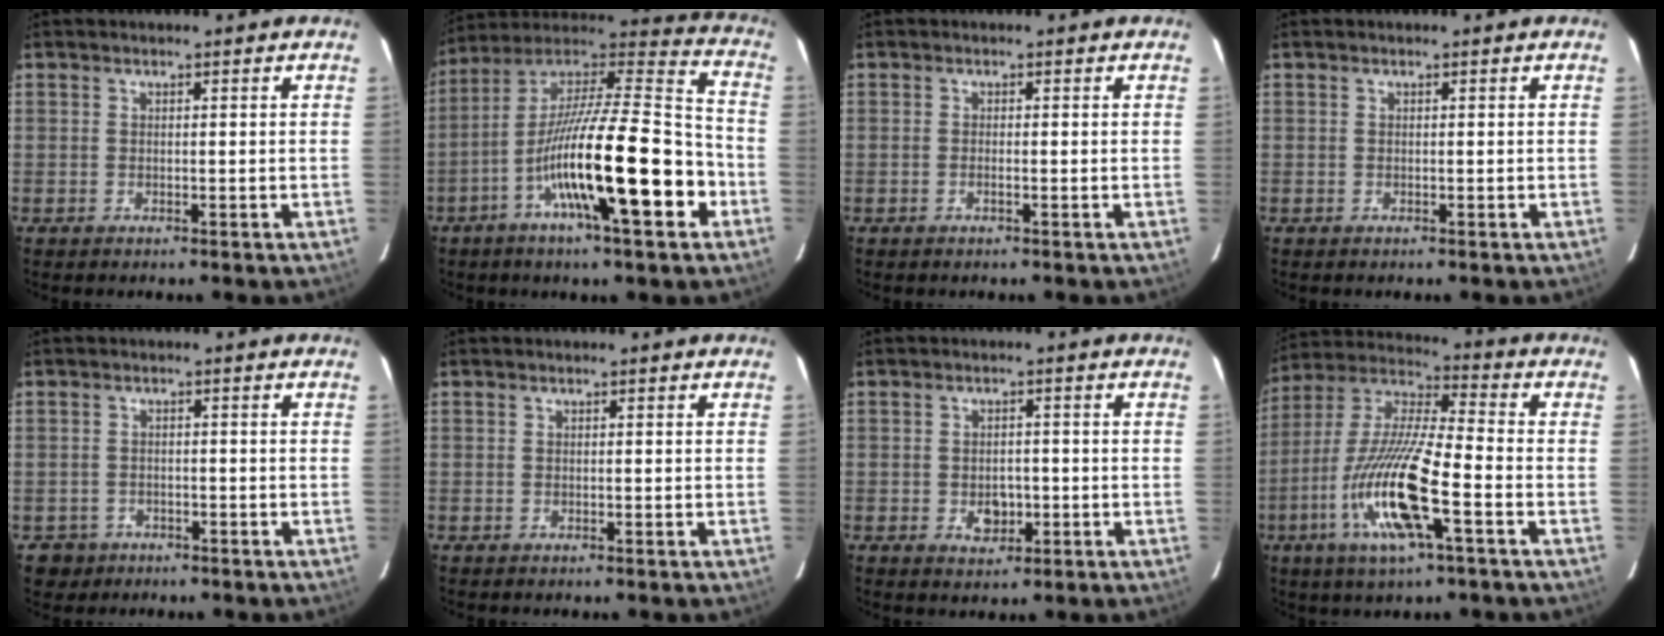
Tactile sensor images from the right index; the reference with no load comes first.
{"total": 22.0, "force": [-7.7, 2.4, 20.4], "torque": [-0.343, -0.005, -0.132]}
{"total": 0.6, "force": [-0.3, 0.0, 0.5], "torque": [-0.012, 0.000, -0.004]}
{"total": 0.0}
{"total": 3.3, "force": [-1.7, 2.8, -0.4], "torque": [0.005, 0.011, -0.027]}
{"total": 0.0}
{"total": 3.5, "force": [-0.9, 2.4, 2.3], "torque": [-0.030, 0.003, -0.007]}
{"total": 16.8, "force": [-5.8, 2.0, 15.6], "torque": [-0.323, -0.013, -0.109]}